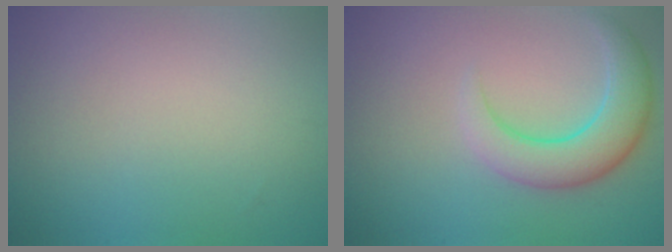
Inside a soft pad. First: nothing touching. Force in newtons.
{"total": 4.6, "press": 4.6, "slide": 0.3}